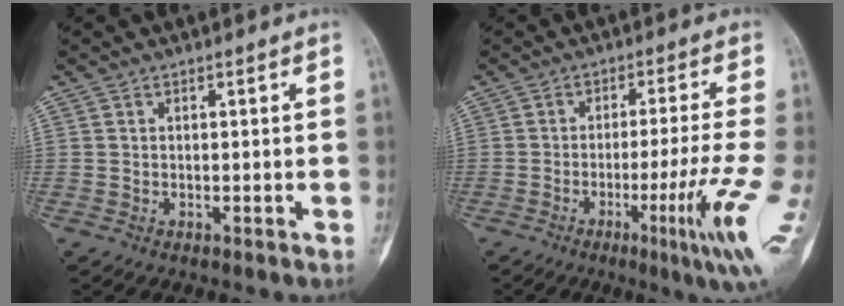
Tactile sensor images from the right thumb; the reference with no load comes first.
{"total": 12.3, "force": [-3.9, -0.3, 11.6], "torque": [-0.184, -0.010, -0.062]}